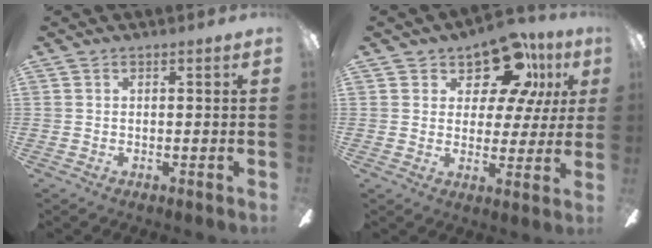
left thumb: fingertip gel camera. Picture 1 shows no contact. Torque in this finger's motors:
{"motor_torque": [0.17, 0.06, -0.17, 0.08, 0.00]}